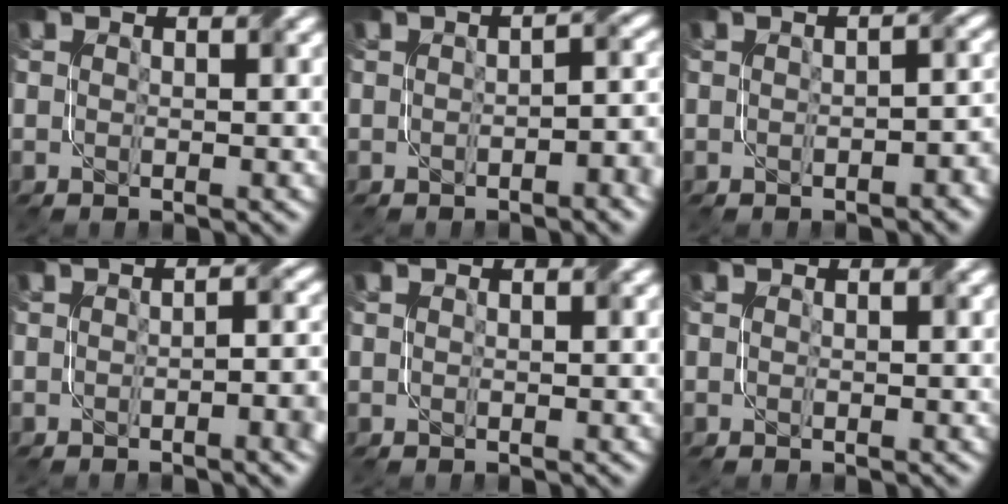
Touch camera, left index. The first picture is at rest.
{"total": 2.7, "force": [-0.9, 0.8, 2.4], "torque": [-0.034, 0.005, -0.013]}
{"total": 2.3, "force": [-0.9, 1.0, 1.9], "torque": [-0.022, 0.002, -0.011]}
{"total": 3.5, "force": [-0.8, 0.8, 3.3], "torque": [-0.043, 0.002, -0.013]}
{"total": 0.0}
{"total": 0.0}